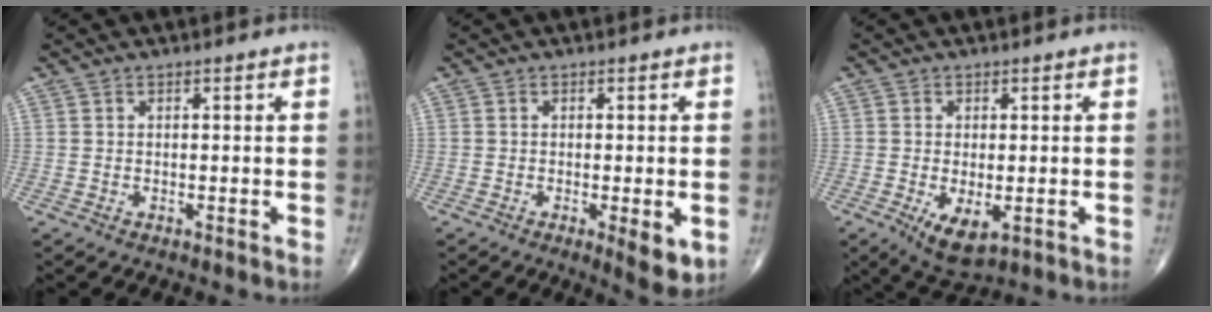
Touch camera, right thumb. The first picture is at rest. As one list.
[{"total": 5.4, "force": [-1.4, 1.5, 5.0], "torque": [-0.067, -0.015, -0.019]}, {"total": 5.9, "force": [-1.6, 2.7, 5.0], "torque": [-0.086, -0.016, -0.017]}]